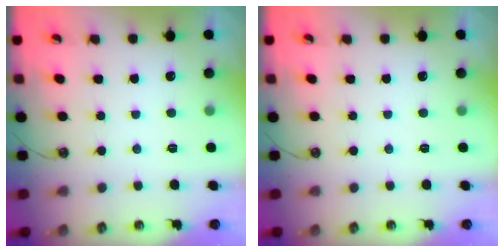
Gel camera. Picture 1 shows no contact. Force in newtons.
{"total": 0.0}